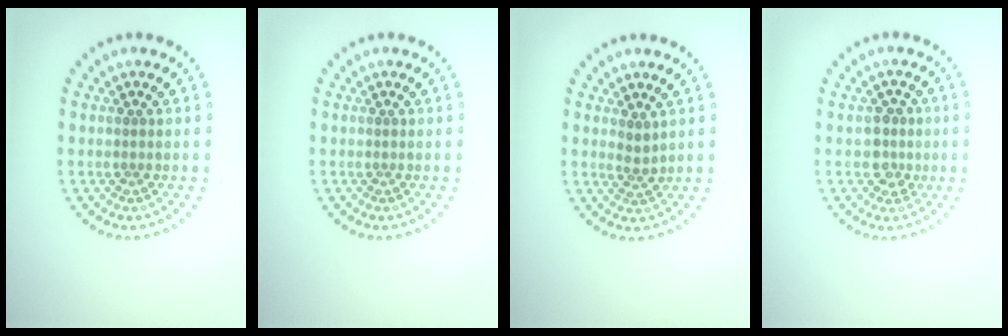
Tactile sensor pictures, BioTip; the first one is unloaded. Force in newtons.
{"total": 0.0}
{"total": 1.4, "press": 1.0, "slide": 1.0}
{"total": 2.1, "press": 1.9, "slide": 0.9}